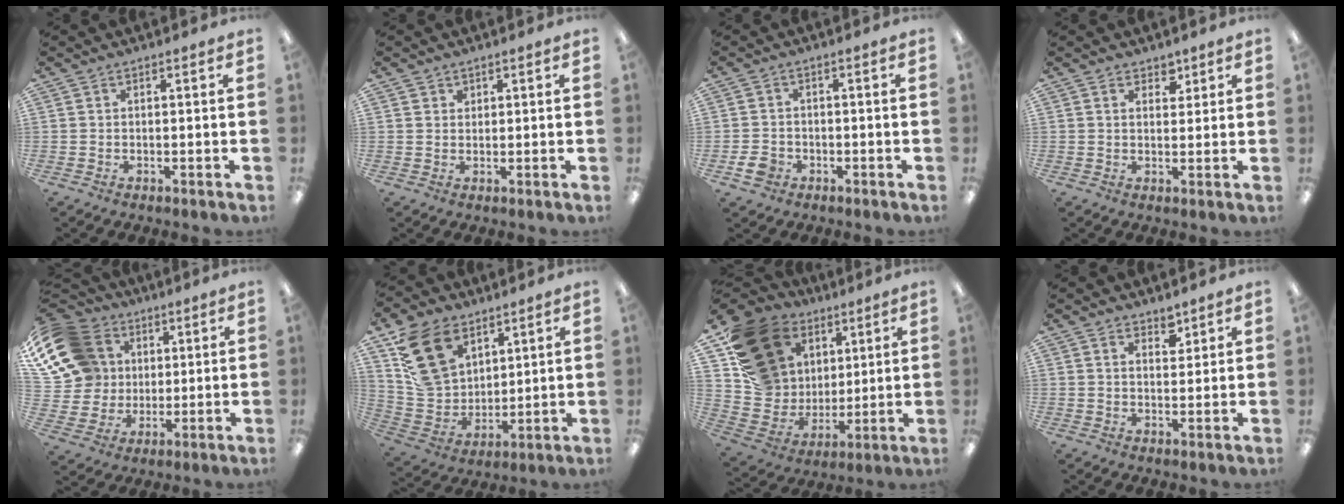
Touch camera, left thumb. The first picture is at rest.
{"total": 1.9, "force": [1.2, 1.4, -0.1], "torque": [0.008, -0.002, 0.022]}
{"total": 4.0, "force": [-1.8, 3.2, 1.6], "torque": [-0.029, 0.006, -0.031]}
{"total": 3.4, "force": [2.2, 2.4, 0.7], "torque": [0.002, -0.008, 0.035]}
{"total": 18.8, "force": [7.1, 15.5, 8.1], "torque": [-0.182, -0.012, 0.146]}
{"total": 16.5, "force": [9.4, 11.4, 7.4], "torque": [-0.165, -0.029, 0.190]}
{"total": 19.6, "force": [10.7, 14.4, 7.9], "torque": [-0.151, -0.052, 0.221]}
{"total": 3.7, "force": [3.0, 2.0, 1.0], "torque": [-0.001, -0.019, 0.051]}